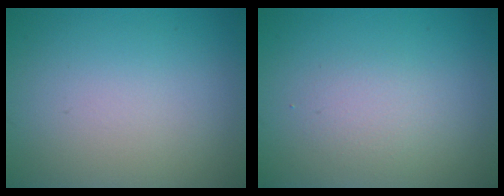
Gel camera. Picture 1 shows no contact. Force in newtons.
{"total": 1.6, "press": 1.6, "slide": 0.0}